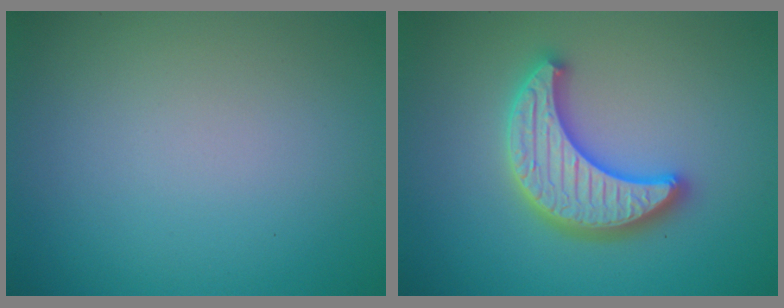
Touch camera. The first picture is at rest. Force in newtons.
{"total": 5.3, "press": 5.2, "slide": 0.9}